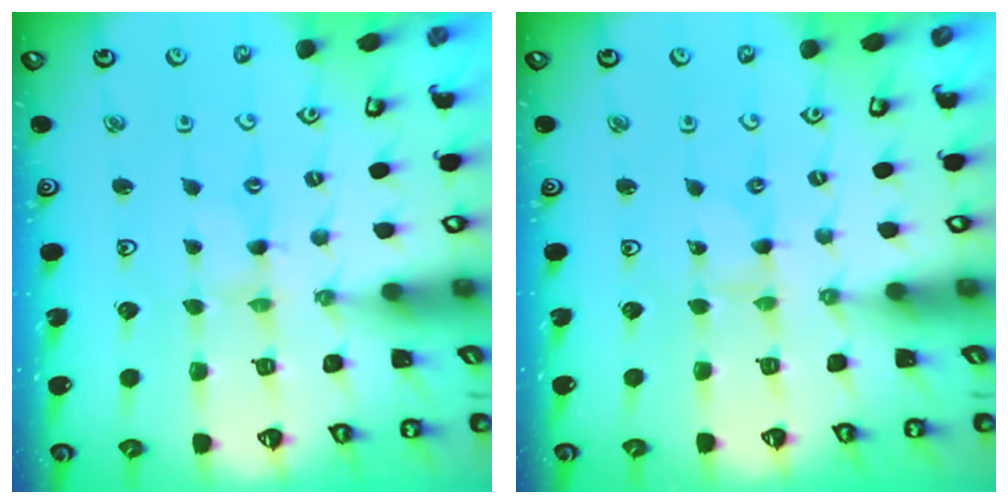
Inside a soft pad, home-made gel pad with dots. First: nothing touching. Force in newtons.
{"total": 0.0}